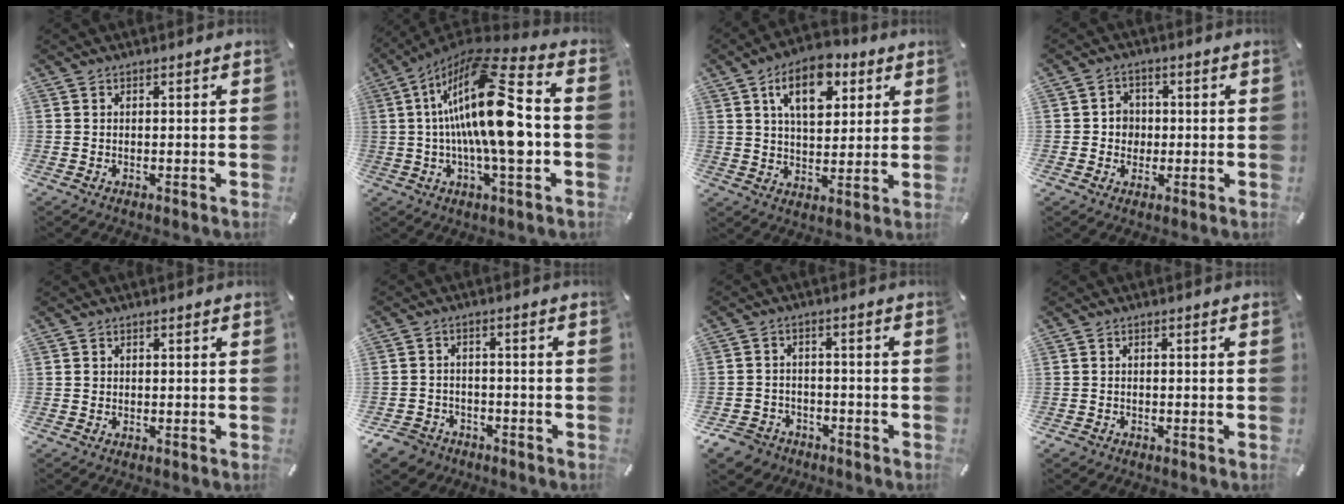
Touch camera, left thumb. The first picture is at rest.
{"total": 21.6, "force": [0.6, 6.2, 20.7], "torque": [-0.392, -0.011, -0.003]}
{"total": 12.5, "force": [6.0, 7.4, 8.1], "torque": [-0.120, -0.010, 0.103]}
{"total": 4.4, "force": [-0.5, 4.3, 0.8], "torque": [-0.017, 0.011, -0.011]}
{"total": 0.6, "force": [0.0, 0.6, 0.1], "torque": [-0.002, 0.005, -0.003]}
{"total": 5.3, "force": [-3.6, 3.7, 0.9], "torque": [-0.029, 0.016, -0.073]}
{"total": 5.7, "force": [-3.8, 4.1, 1.0], "torque": [-0.035, 0.020, -0.078]}
{"total": 1.1, "force": [-0.6, 0.9, 0.0], "torque": [0.000, 0.004, -0.015]}